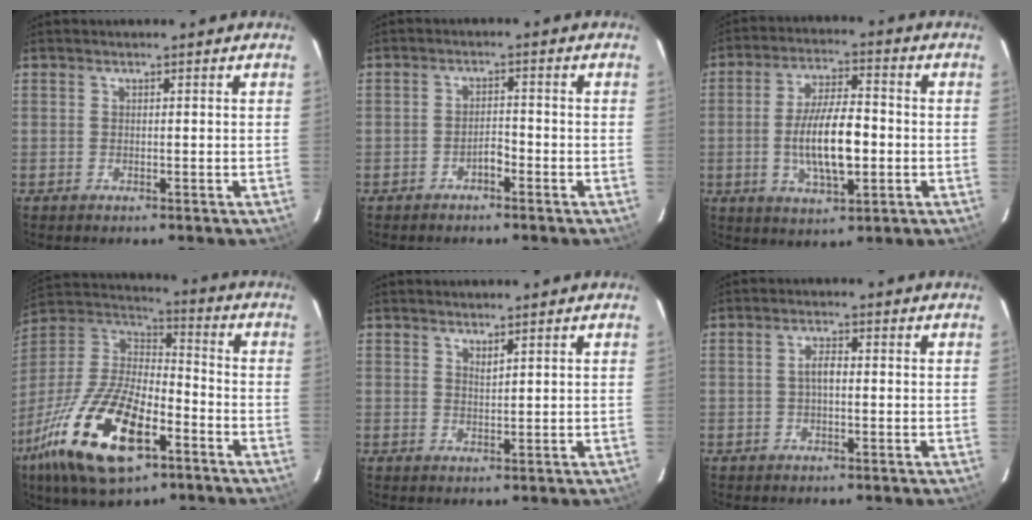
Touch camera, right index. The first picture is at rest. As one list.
[{"total": 2.1, "force": [-1.7, 0.7, 1.1], "torque": [-0.022, 0.007, -0.028]}, {"total": 11.8, "force": [-1.9, 4.2, 10.9], "torque": [-0.209, -0.004, -0.028]}, {"total": 23.7, "force": [-11.9, 9.8, 17.9], "torque": [-0.373, -0.040, -0.213]}, {"total": 1.3, "force": [1.1, 0.2, 0.7], "torque": [-0.012, -0.001, 0.020]}, {"total": 2.2, "force": [-0.2, 0.8, 2.0], "torque": [-0.040, 0.007, -0.004]}]